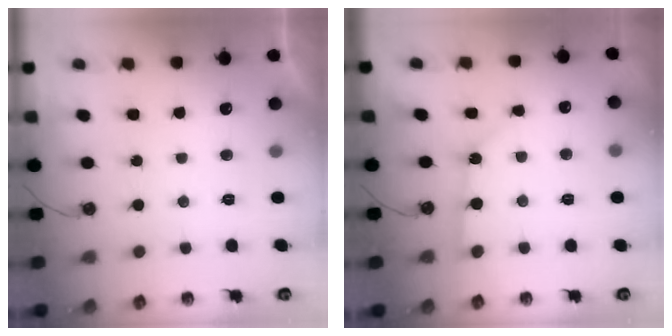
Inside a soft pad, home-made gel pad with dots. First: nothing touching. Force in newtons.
{"total": 2.4, "press": 2.4, "slide": 0.3}